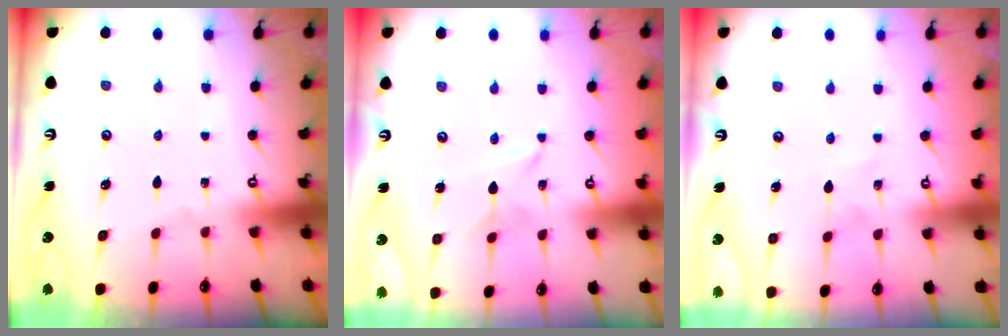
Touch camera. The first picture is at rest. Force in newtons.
{"total": 1.5, "press": 1.5, "slide": 0.3}
{"total": 2.7, "press": 2.7, "slide": 0.3}